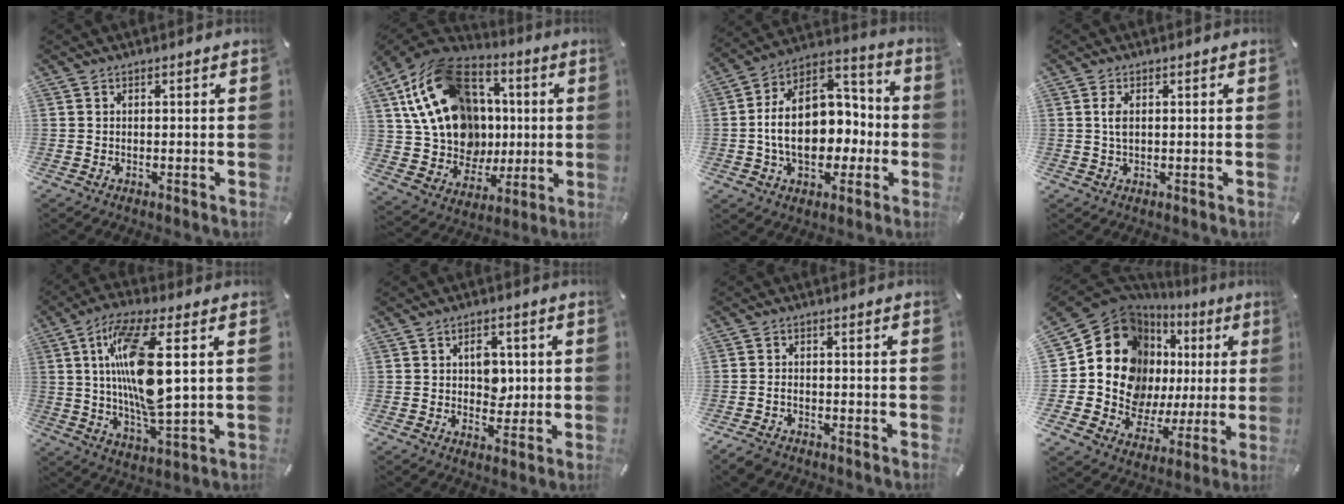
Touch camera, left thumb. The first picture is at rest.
{"total": 22.9, "force": [4.7, 18.6, 12.6], "torque": [-0.233, -0.015, 0.101]}
{"total": 19.2, "force": [-1.6, 14.2, 12.9], "torque": [-0.211, 0.006, -0.022]}
{"total": 2.6, "force": [0.6, 1.2, 2.2], "torque": [-0.056, 0.004, 0.006]}
{"total": 17.2, "force": [3.7, 4.9, 16.0], "torque": [-0.340, -0.013, 0.049]}
{"total": 5.7, "force": [0.9, 4.4, 3.5], "torque": [-0.033, -0.005, 0.007]}
{"total": 2.6, "force": [-1.8, 1.5, 1.1], "torque": [-0.027, 0.007, -0.036]}
{"total": 20.0, "force": [4.7, 16.5, 10.3], "torque": [-0.183, -0.044, 0.098]}